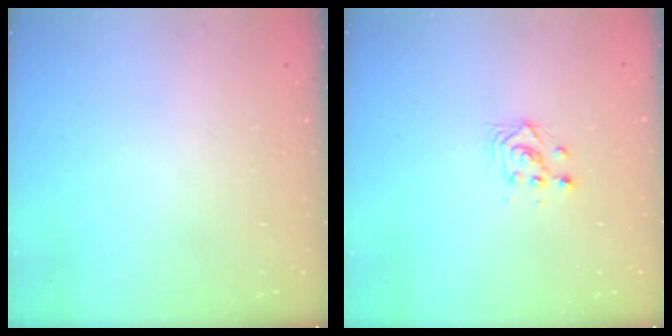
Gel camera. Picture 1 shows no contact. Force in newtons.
{"total": 3.0, "press": 3.0, "slide": 0.1}